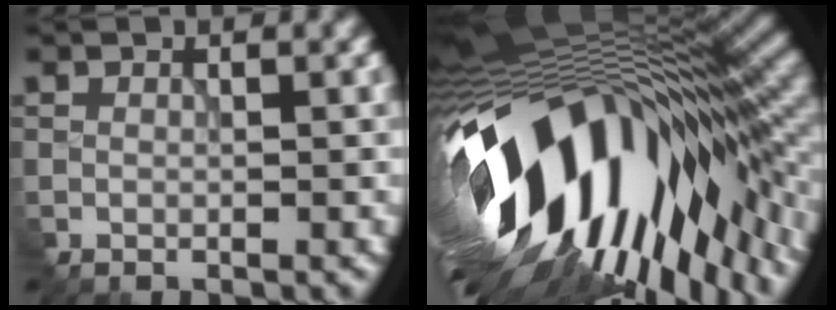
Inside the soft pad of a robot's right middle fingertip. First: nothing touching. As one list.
[{"total": 18.0, "force": [-5.5, 8.2, 15.1], "torque": [-0.272, -0.014, -0.096]}]